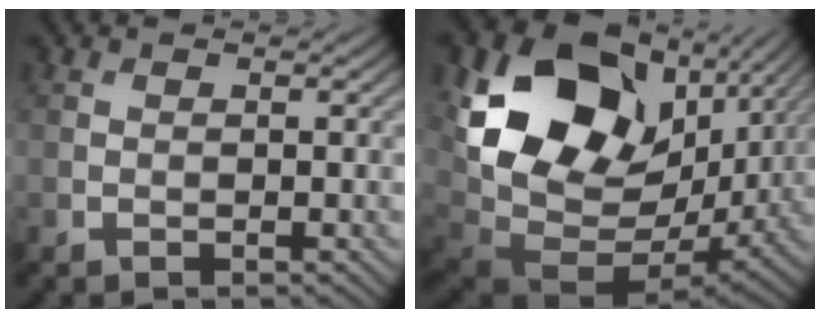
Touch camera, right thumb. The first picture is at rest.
{"total": 19.4, "force": [4.8, 14.0, 12.5], "torque": [-0.269, -0.032, 0.124]}